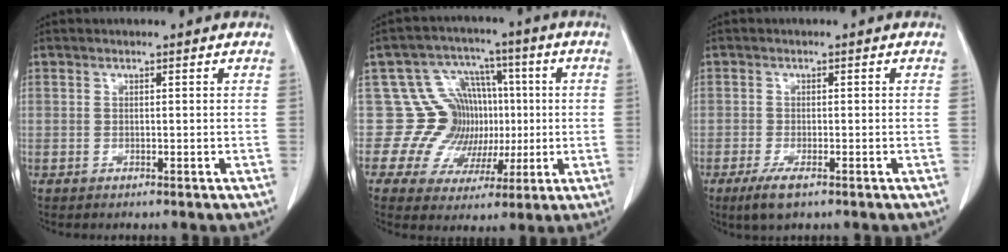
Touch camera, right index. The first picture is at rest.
{"total": 10.7, "force": [0.5, 10.2, 3.0], "torque": [-0.036, 0.047, 0.025]}
{"total": 3.5, "force": [-2.2, 0.8, 2.6], "torque": [-0.059, -0.007, -0.036]}